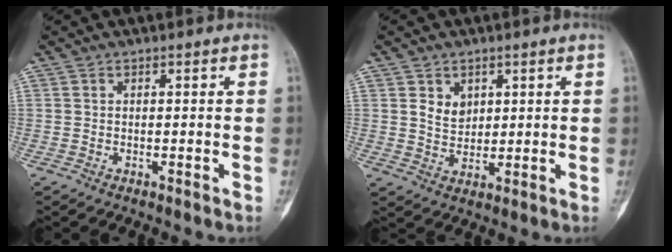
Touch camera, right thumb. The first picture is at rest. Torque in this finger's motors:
{"motor_torque": [-0.02, 0.02, -0.03, 0.05, 0.00]}